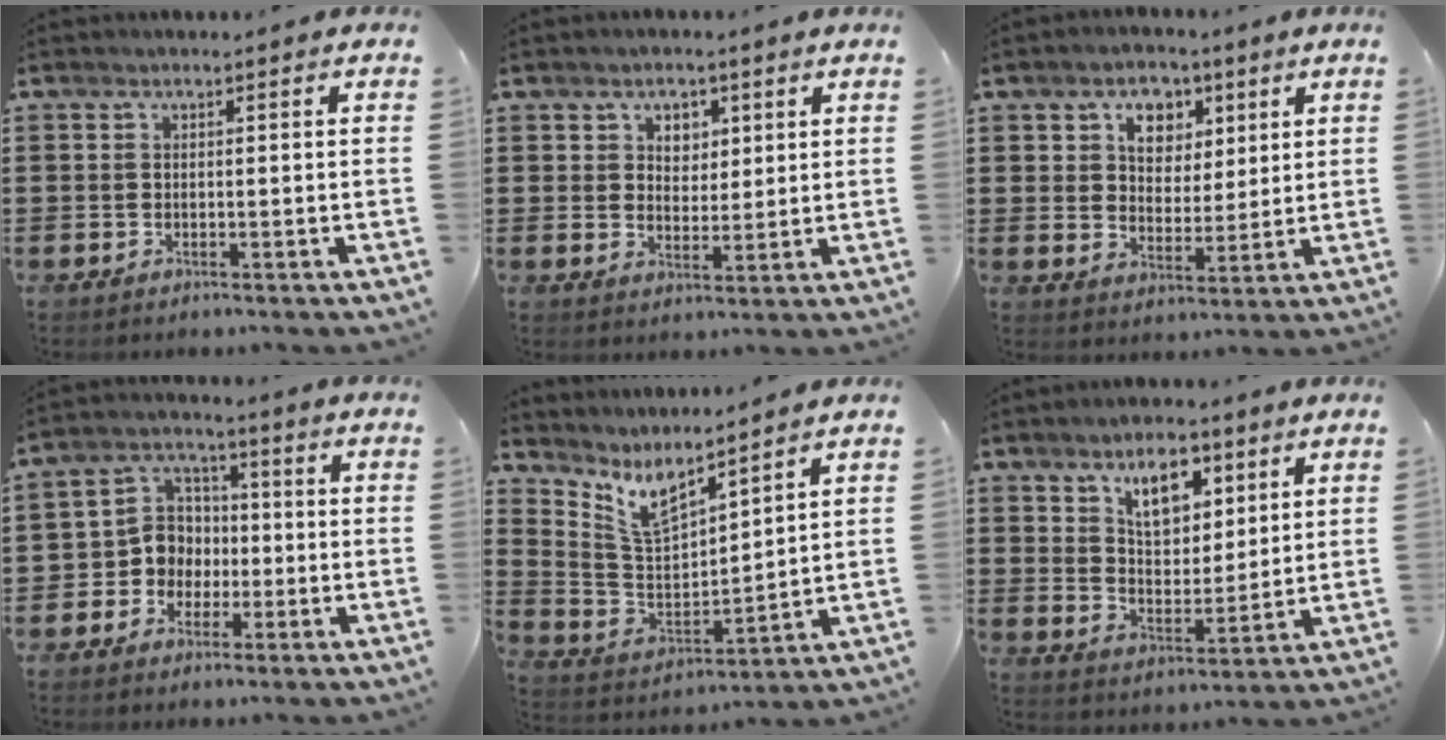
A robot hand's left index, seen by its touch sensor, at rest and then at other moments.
{"total": 3.4, "force": [2.2, 2.4, 0.9], "torque": [-0.022, 0.007, 0.037]}
{"total": 6.0, "force": [3.4, 4.3, 2.5], "torque": [-0.042, 0.004, 0.055]}
{"total": 6.9, "force": [-1.2, 6.4, 2.5], "torque": [-0.079, 0.016, -0.026]}
{"total": 7.1, "force": [5.5, 2.4, 3.8], "torque": [-0.100, -0.029, 0.098]}
{"total": 8.2, "force": [5.3, 4.0, 4.8], "torque": [-0.081, -0.008, 0.090]}